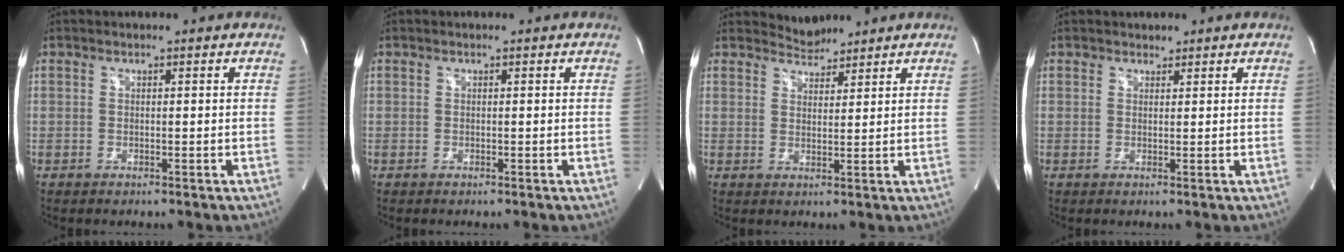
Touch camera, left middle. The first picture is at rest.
{"total": 0.0}
{"total": 2.9, "force": [2.8, 0.6, -0.6], "torque": [0.006, 0.005, 0.053]}
{"total": 1.0, "force": [0.8, 0.6, -0.1], "torque": [0.005, -0.001, 0.009]}